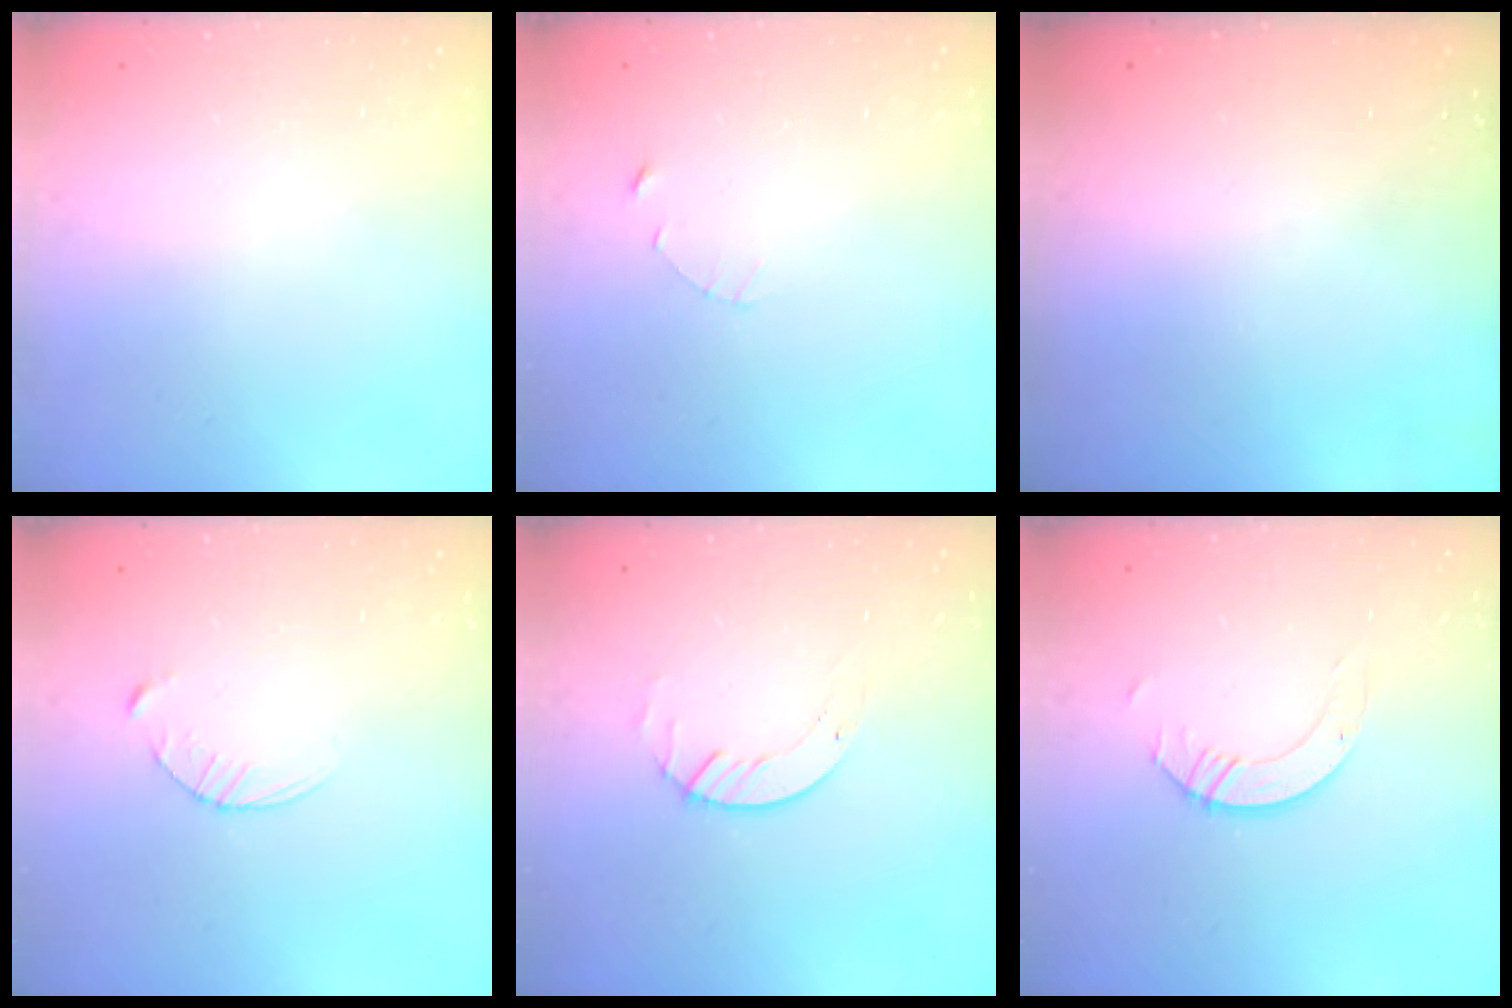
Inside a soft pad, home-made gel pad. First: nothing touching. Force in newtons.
{"total": 1.2, "press": 1.1, "slide": 0.2}
{"total": 0.0}
{"total": 4.0, "press": 4.0, "slide": 0.5}
{"total": 2.7, "press": 2.7, "slide": 0.3}
{"total": 3.9, "press": 3.9, "slide": 0.3}